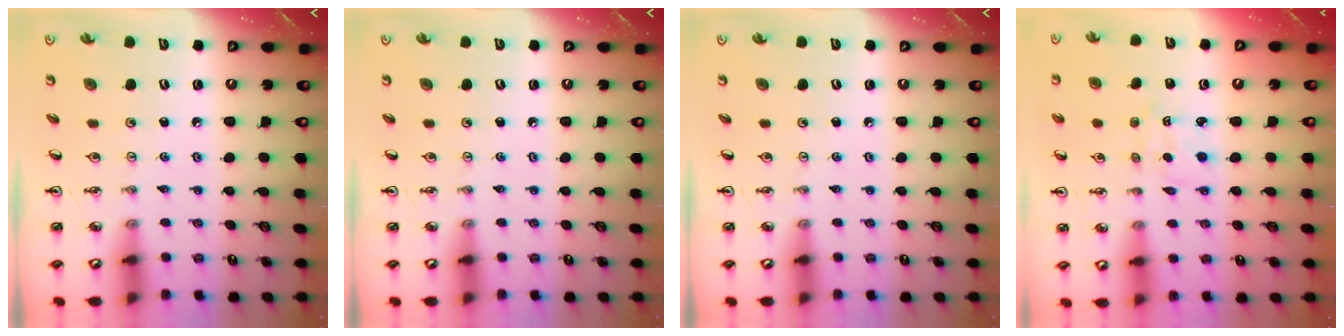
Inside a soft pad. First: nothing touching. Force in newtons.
{"total": 0.0}
{"total": 0.0}
{"total": 2.1, "press": 2.1, "slide": 0.3}